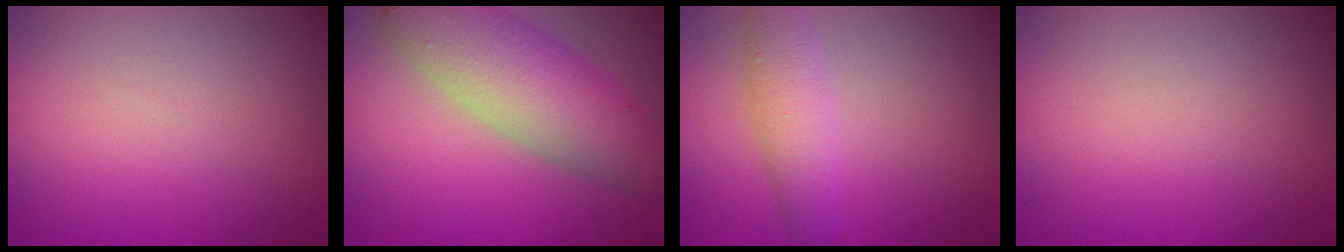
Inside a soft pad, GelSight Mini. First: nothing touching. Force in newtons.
{"total": 7.6, "press": 7.6, "slide": 0.4}
{"total": 3.1, "press": 3.1, "slide": 0.1}
{"total": 0.0}